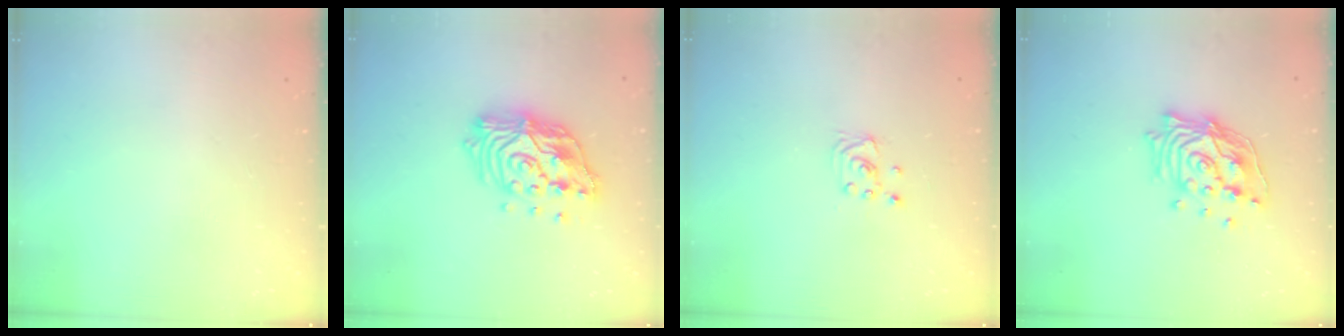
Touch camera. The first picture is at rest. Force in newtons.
{"total": 15.9, "press": 15.8, "slide": 1.5}
{"total": 2.3, "press": 2.3, "slide": 0.2}
{"total": 14.8, "press": 14.6, "slide": 2.2}